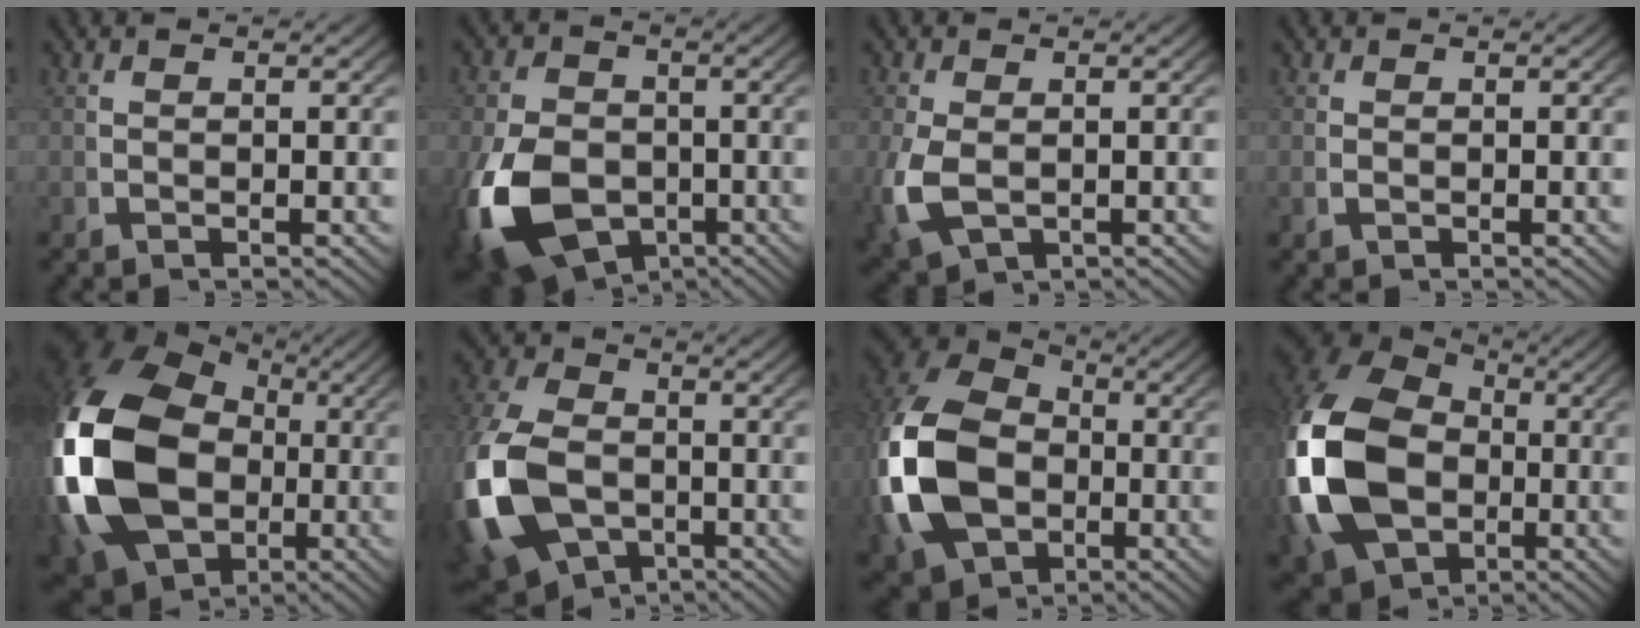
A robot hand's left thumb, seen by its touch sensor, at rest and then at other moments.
{"total": 12.6, "force": [-4.2, 9.2, 7.6], "torque": [-0.164, -0.057, -0.047]}
{"total": 5.2, "force": [-1.1, 3.8, 3.3], "torque": [-0.098, -0.032, 0.001]}
{"total": 0.6, "force": [0.0, 0.5, 0.3], "torque": [-0.013, -0.009, 0.006]}
{"total": 20.4, "force": [-0.7, 14.7, 14.1], "torque": [-0.353, -0.062, 0.017]}
{"total": 12.1, "force": [-2.8, 8.8, 7.7], "torque": [-0.191, -0.051, -0.028]}
{"total": 16.3, "force": [-1.4, 12.0, 10.9], "torque": [-0.268, -0.039, -0.003]}
{"total": 18.2, "force": [-1.2, 13.2, 12.4], "torque": [-0.308, -0.046, 0.003]}